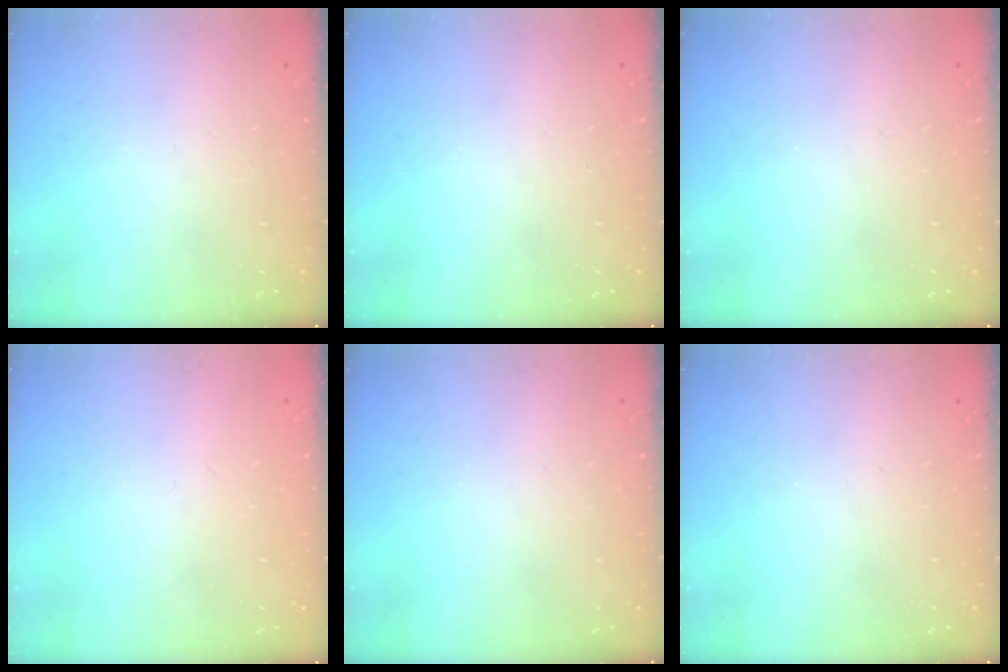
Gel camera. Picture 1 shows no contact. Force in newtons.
{"total": 0.0}
{"total": 0.0}
{"total": 0.8, "press": 0.8, "slide": 0.1}
{"total": 0.0}
{"total": 0.0}